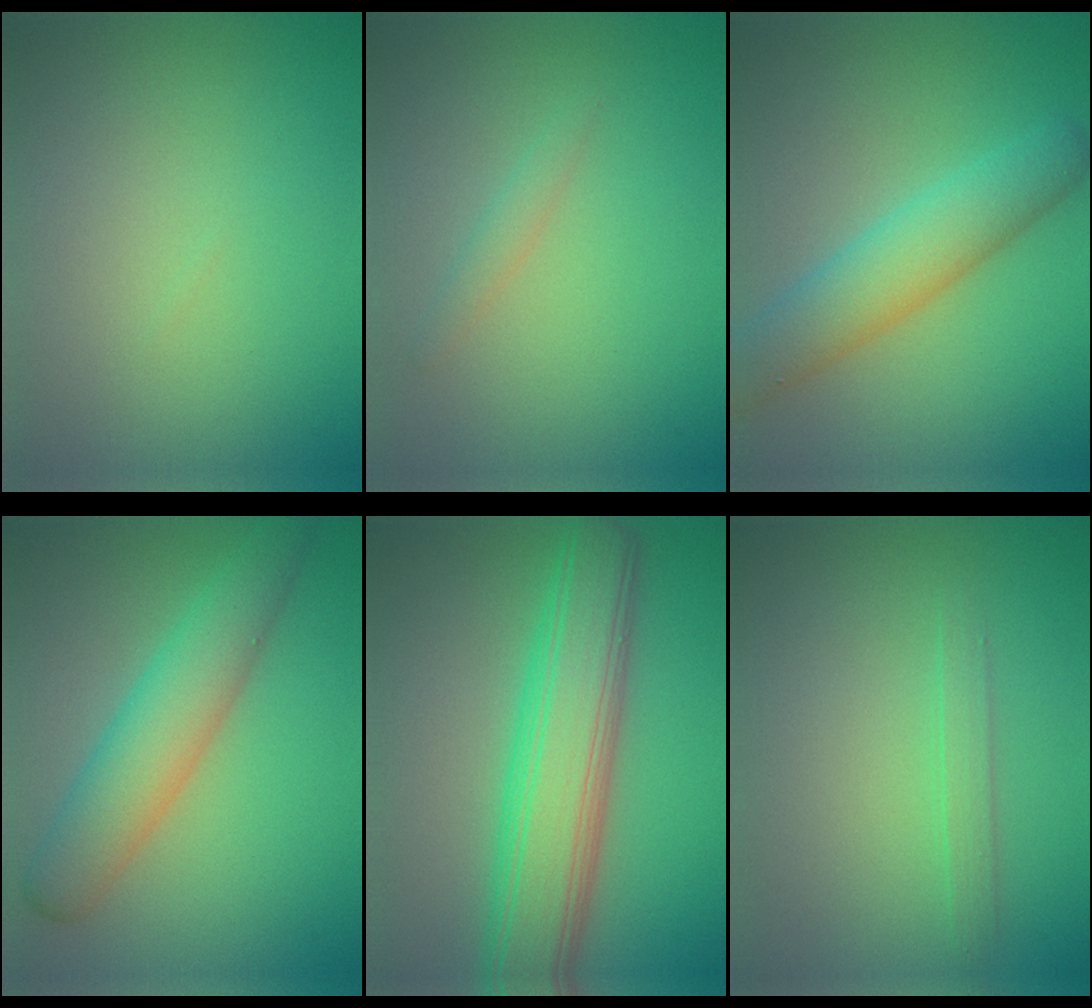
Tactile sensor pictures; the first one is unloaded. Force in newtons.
{"total": 1.1, "press": 1.1, "slide": 0.2}
{"total": 5.5, "press": 5.5, "slide": 0.4}
{"total": 5.5, "press": 5.5, "slide": 0.1}
{"total": 8.4, "press": 8.3, "slide": 0.6}
{"total": 1.3, "press": 1.3, "slide": 0.0}